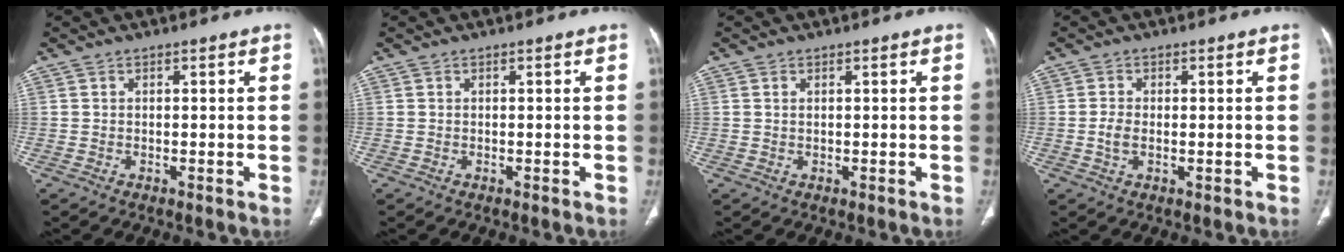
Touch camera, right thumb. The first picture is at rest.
{"total": 0.0}
{"total": 0.5, "force": [0.2, 0.2, 0.4], "torque": [-0.015, 0.004, 0.005]}
{"total": 2.6, "force": [-0.1, 1.5, 2.1], "torque": [-0.050, 0.001, -0.004]}